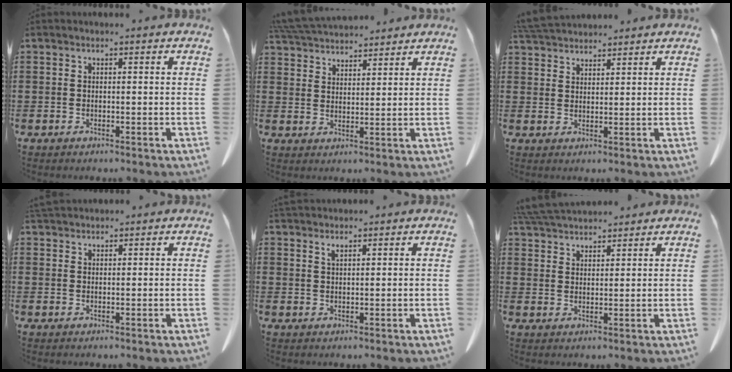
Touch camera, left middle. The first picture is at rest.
{"total": 5.7, "force": [5.5, 1.0, 1.1], "torque": [-0.039, -0.017, 0.103]}
{"total": 4.2, "force": [4.1, 0.6, 0.9], "torque": [-0.029, -0.007, 0.079]}
{"total": 1.9, "force": [1.9, 0.4, 0.3], "torque": [-0.011, 0.004, 0.037]}
{"total": 1.6, "force": [1.4, 0.3, 0.7], "torque": [-0.018, 0.000, 0.027]}
{"total": 5.3, "force": [5.1, 0.8, 1.1], "torque": [-0.038, -0.012, 0.097]}